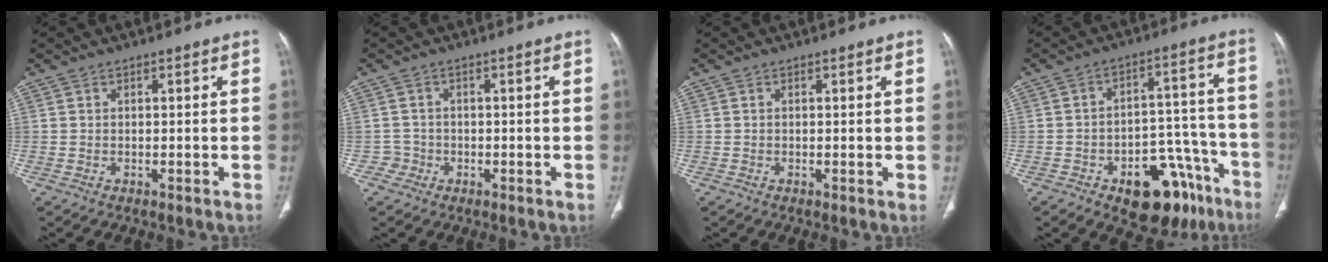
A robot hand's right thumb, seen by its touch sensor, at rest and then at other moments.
{"total": 1.8, "force": [-0.8, 1.6, -0.4], "torque": [0.018, 0.009, -0.020]}
{"total": 0.5, "force": [0.1, 0.2, 0.5], "torque": [-0.008, -0.001, 0.001]}
{"total": 17.4, "force": [-10.1, 9.4, 10.6], "torque": [-0.077, 0.089, -0.133]}